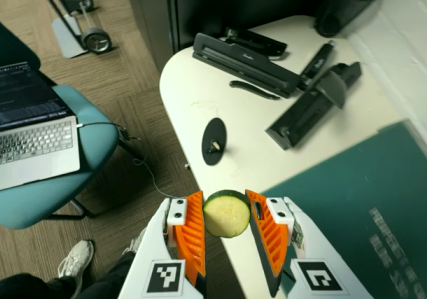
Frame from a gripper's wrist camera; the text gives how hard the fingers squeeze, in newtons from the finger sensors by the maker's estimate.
{"total": 10.1, "left": 10.2, "right": 9.9}